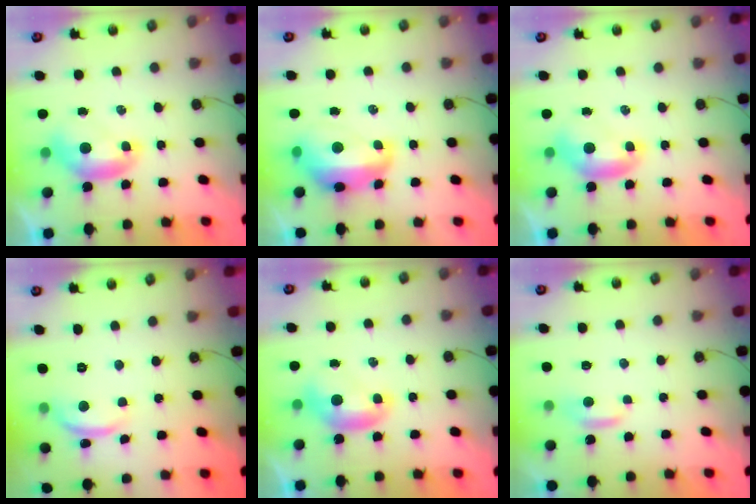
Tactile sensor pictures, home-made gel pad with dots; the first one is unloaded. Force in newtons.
{"total": 6.2, "press": 6.1, "slide": 1.1}
{"total": 0.0}
{"total": 5.2, "press": 5.2, "slide": 0.6}
{"total": 0.0}
{"total": 2.4, "press": 2.3, "slide": 0.4}